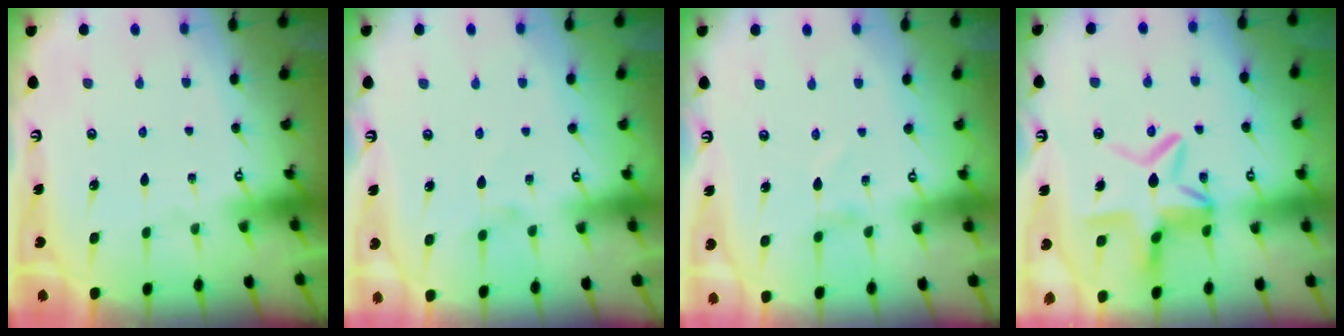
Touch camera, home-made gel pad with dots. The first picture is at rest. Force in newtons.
{"total": 1.4, "press": 1.4, "slide": 0.3}
{"total": 0.6, "press": 0.6, "slide": 0.2}
{"total": 10.5, "press": 10.4, "slide": 1.3}